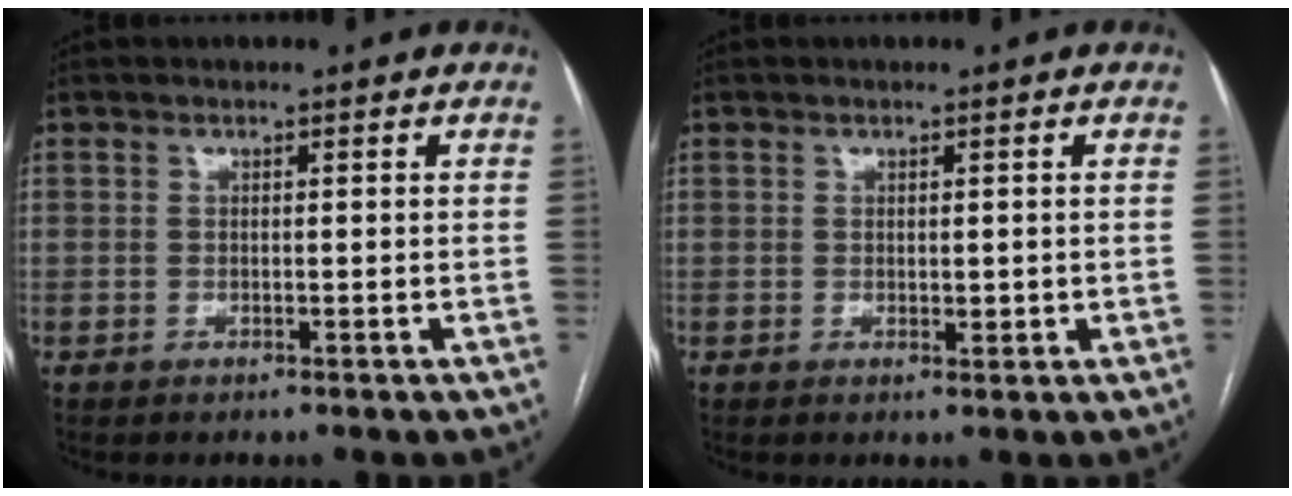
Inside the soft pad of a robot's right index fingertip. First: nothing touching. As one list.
[{"total": 1.5, "force": [0.0, 0.7, 1.3], "torque": [-0.018, -0.005, 0.004]}]